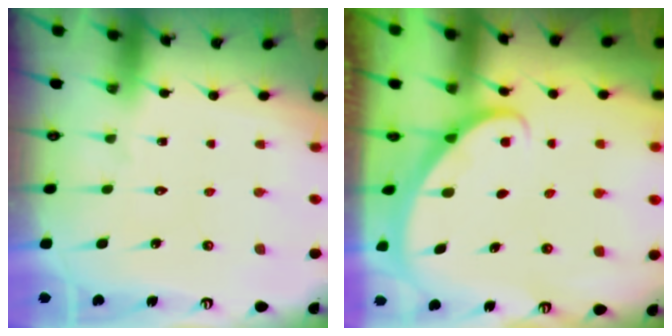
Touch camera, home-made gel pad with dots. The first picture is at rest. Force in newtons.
{"total": 2.1, "press": 2.1, "slide": 0.1}